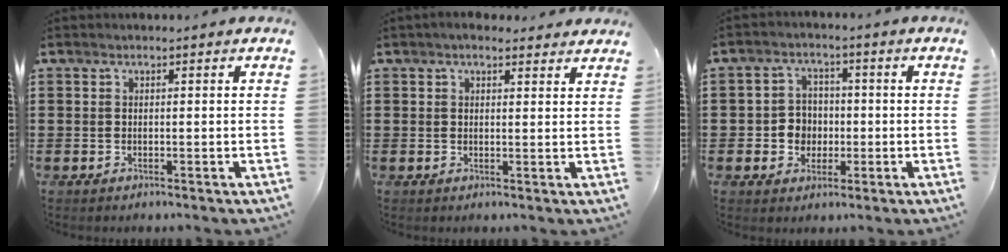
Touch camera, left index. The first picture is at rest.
{"total": 2.5, "force": [2.1, 0.6, 1.0], "torque": [-0.025, 0.004, 0.041]}
{"total": 4.4, "force": [-0.6, 4.2, 1.4], "torque": [-0.043, 0.010, -0.014]}